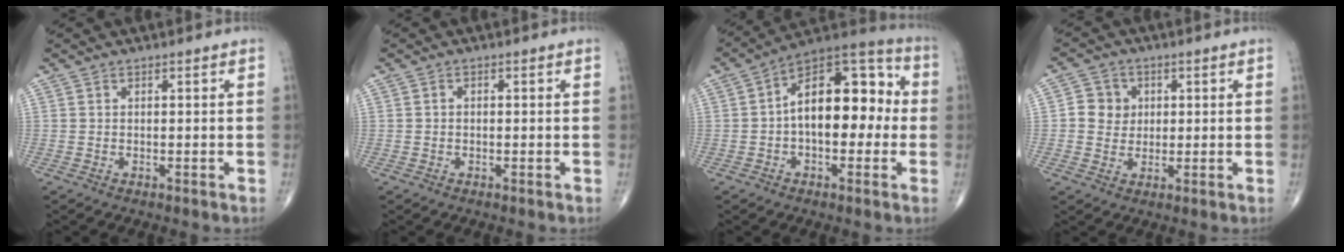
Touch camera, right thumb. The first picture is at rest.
{"total": 0.6, "force": [-0.2, 0.5, 0.3], "torque": [0.001, 0.003, -0.008]}
{"total": 17.1, "force": [0.1, 9.6, 14.2], "torque": [-0.184, 0.048, -0.013]}
{"total": 5.4, "force": [0.8, 5.1, 1.8], "torque": [-0.001, 0.004, 0.008]}